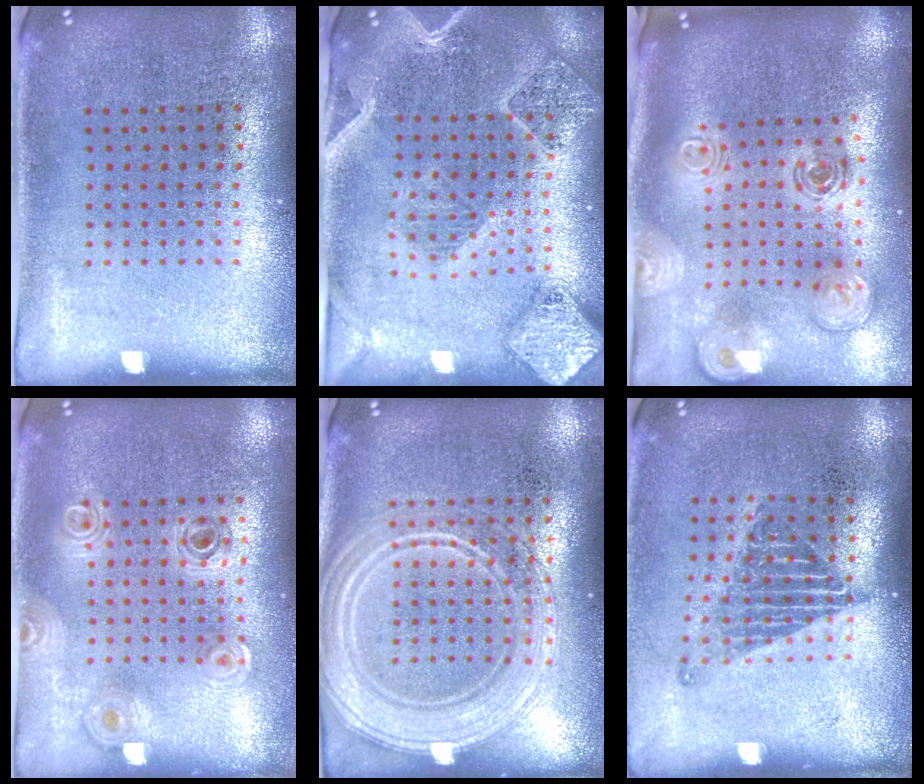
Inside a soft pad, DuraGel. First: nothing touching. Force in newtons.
{"total": 2.7, "press": 2.4, "slide": 1.2}
{"total": 2.5, "press": 1.8, "slide": 1.7}
{"total": 0.8, "press": 0.8, "slide": 0.2}
{"total": 2.9, "press": 2.8, "slide": 0.4}
{"total": 1.2, "press": 1.0, "slide": 0.7}